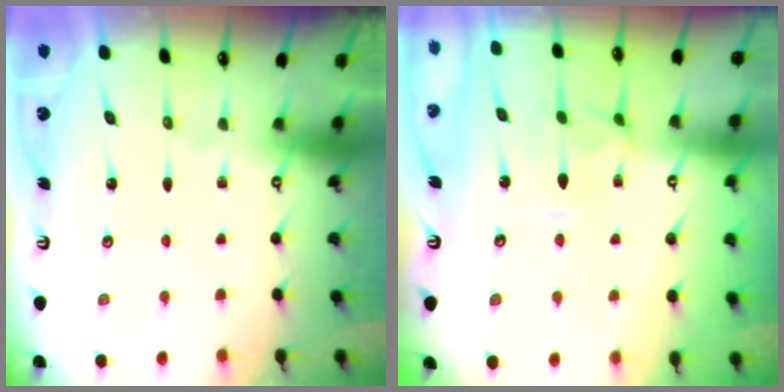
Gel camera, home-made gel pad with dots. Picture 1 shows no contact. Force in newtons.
{"total": 1.3, "press": 1.2, "slide": 0.6}